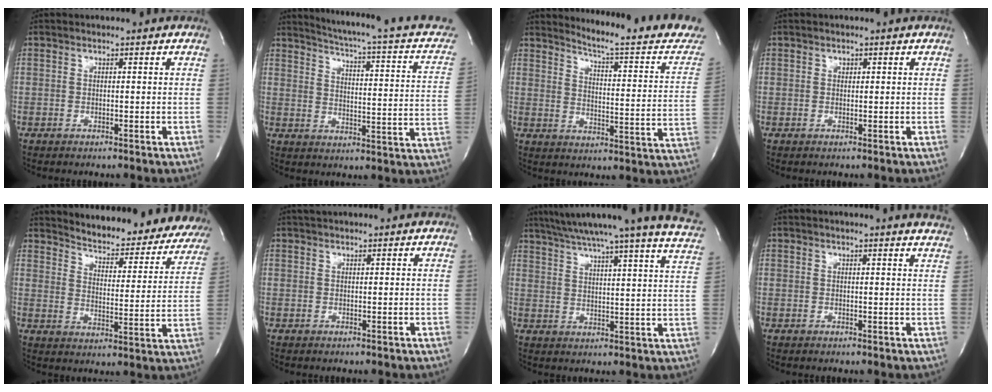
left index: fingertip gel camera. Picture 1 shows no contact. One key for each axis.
{"total": 18.0, "fx": 15.0, "fy": 2.2, "fz": 9.8, "tx": -0.137, "ty": -0.038, "tz": 0.168}
{"total": 19.6, "fx": 18.5, "fy": 0.8, "fz": 6.6, "tx": -0.090, "ty": -0.095, "tz": 0.218}
{"total": 0.5, "fx": 0.2, "fy": 0.4, "fz": 0.2, "tx": -0.002, "ty": 0.000, "tz": 0.003}
{"total": 22.1, "fx": 20.9, "fy": 5.3, "fz": 5.0, "tx": -0.059, "ty": -0.069, "tz": 0.247}
{"total": 1.7, "fx": 1.6, "fy": 0.0, "fz": 0.5, "tx": -0.009, "ty": 0.019, "tz": 0.031}
{"total": 26.6, "fx": 23.5, "fy": -0.5, "fz": 12.5, "tx": -0.199, "ty": -0.056, "tz": 0.292}
{"total": 6.3, "fx": 6.0, "fy": -0.4, "fz": 2.0, "tx": -0.022, "ty": -0.012, "tz": 0.042}